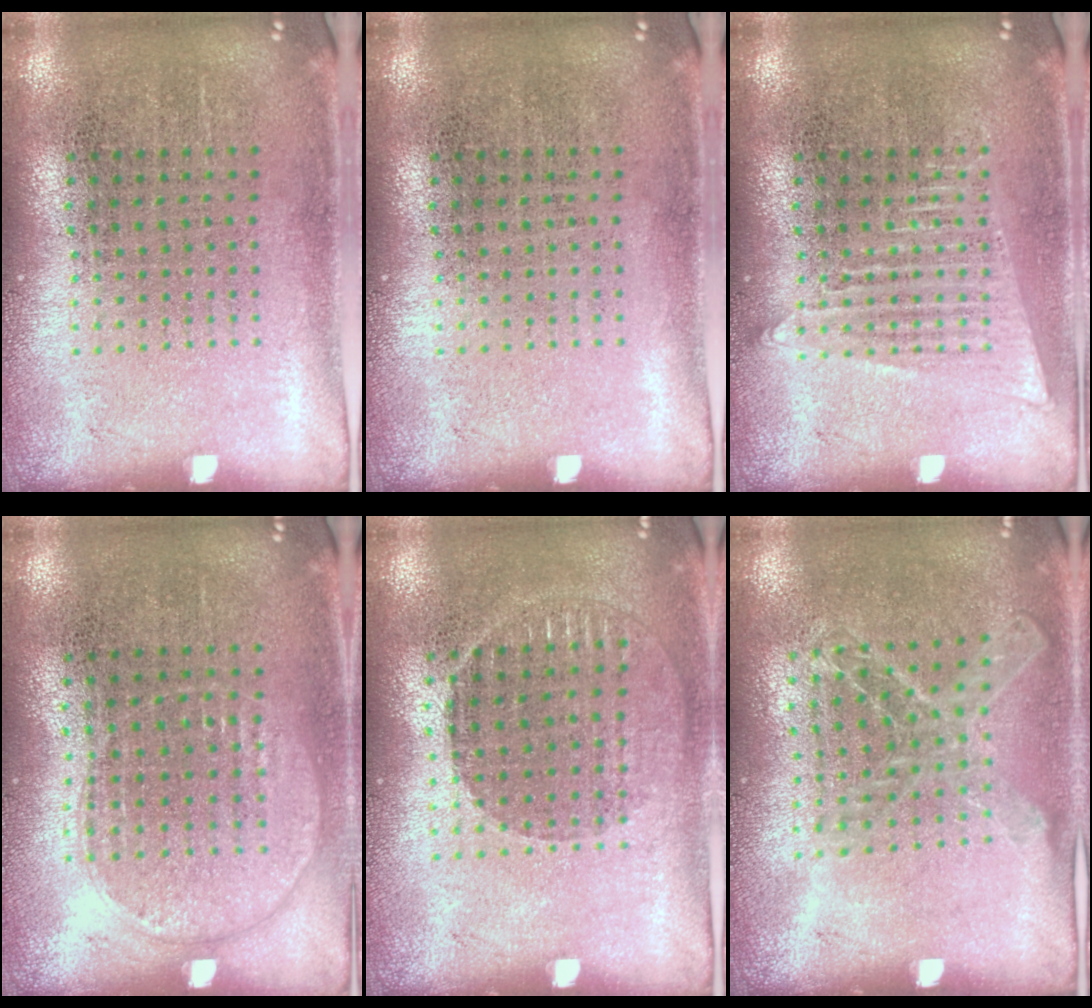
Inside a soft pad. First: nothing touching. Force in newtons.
{"total": 0.0}
{"total": 1.8, "press": 1.8, "slide": 0.3}
{"total": 0.9, "press": 0.8, "slide": 0.4}
{"total": 1.0, "press": 1.0, "slide": 0.2}
{"total": 1.2, "press": 1.1, "slide": 0.2}